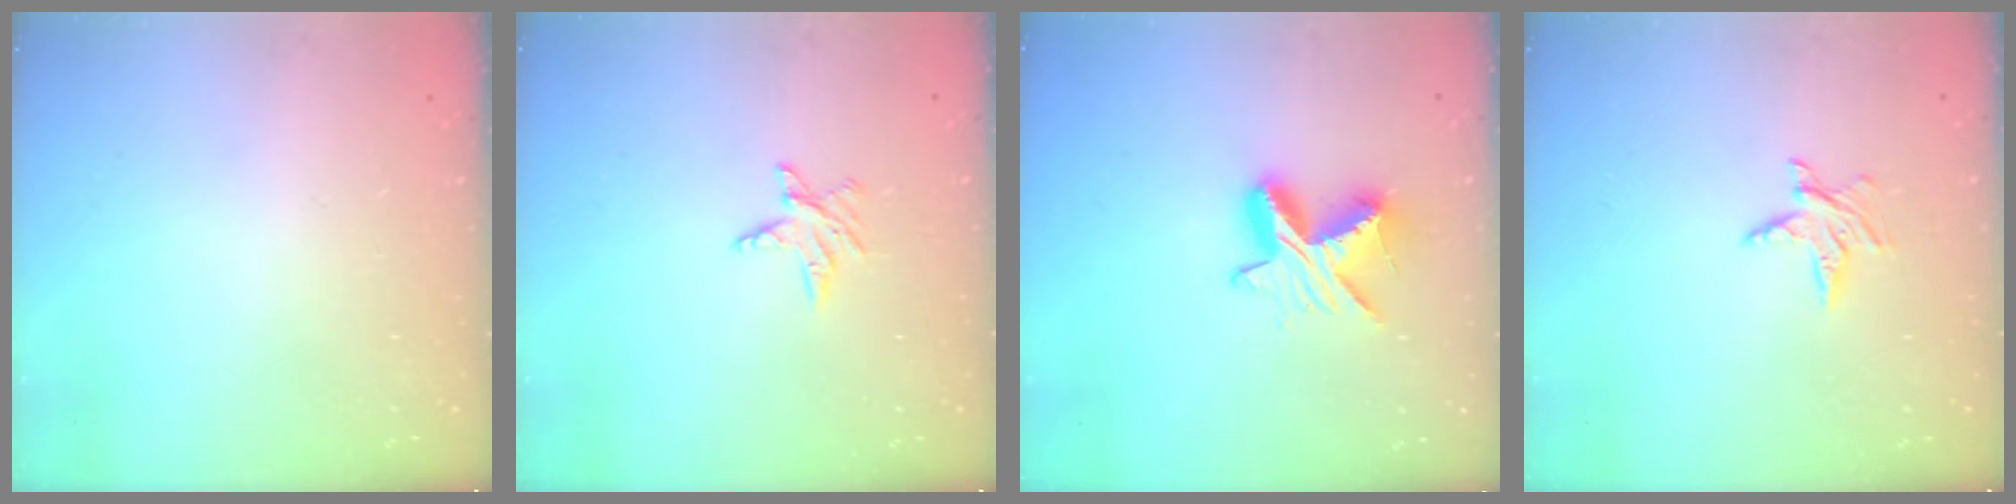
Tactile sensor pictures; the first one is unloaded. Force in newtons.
{"total": 4.0, "press": 4.0, "slide": 0.5}
{"total": 9.7, "press": 9.7, "slide": 0.6}
{"total": 5.2, "press": 5.2, "slide": 0.5}